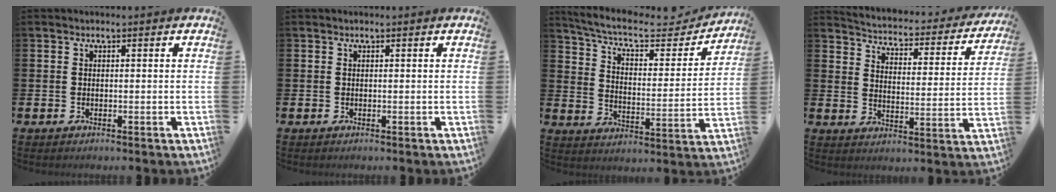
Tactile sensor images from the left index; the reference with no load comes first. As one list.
[{"total": 0.0}, {"total": 8.7, "force": [7.4, 2.6, 3.6], "torque": [-0.098, -0.045, 0.123]}, {"total": 3.9, "force": [3.6, 1.0, 0.7], "torque": [-0.040, -0.035, 0.054]}]